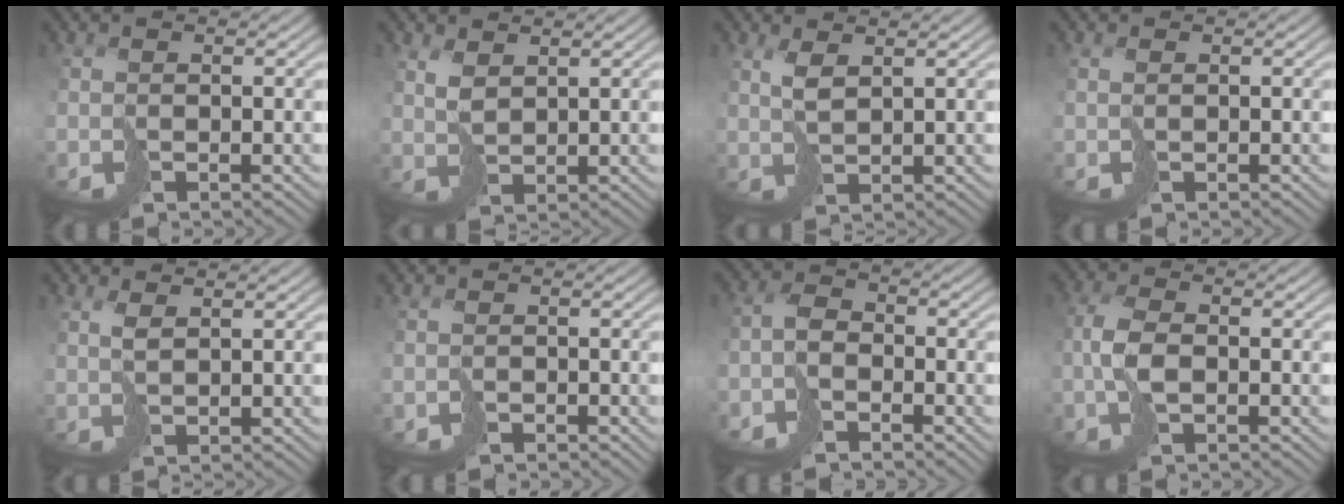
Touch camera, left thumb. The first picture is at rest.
{"total": 2.7, "force": [1.7, 1.3, 1.7], "torque": [-0.048, 0.002, 0.038]}
{"total": 2.8, "force": [1.5, 0.8, 2.1], "torque": [-0.055, 0.001, 0.033]}
{"total": 0.9, "force": [0.2, 0.5, 0.7], "torque": [-0.020, 0.001, 0.004]}
{"total": 2.0, "force": [1.1, 0.5, 1.5], "torque": [-0.038, 0.003, 0.024]}
{"total": 1.2, "force": [-0.9, 0.7, 0.2], "torque": [-0.002, -0.002, -0.022]}
{"total": 4.3, "force": [-2.7, 2.2, 2.4], "torque": [-0.050, 0.001, -0.067]}
{"total": 4.6, "force": [-1.2, 2.2, 3.8], "torque": [-0.094, 0.002, -0.029]}